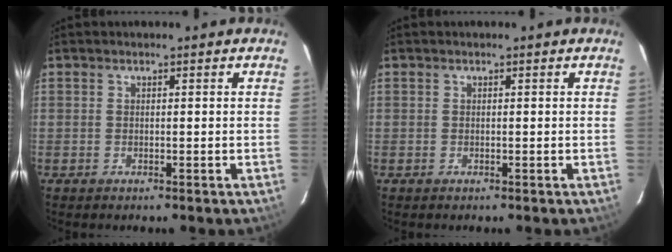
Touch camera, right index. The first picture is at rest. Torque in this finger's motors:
{"motor_torque": [-0.01, -0.01, 0.01, 0.01]}